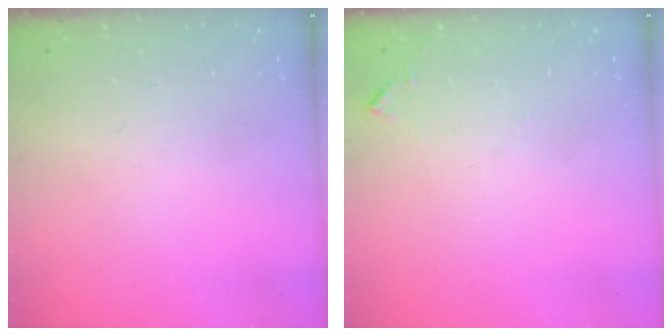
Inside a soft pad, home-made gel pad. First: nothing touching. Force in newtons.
{"total": 5.8, "press": 5.7, "slide": 0.7}